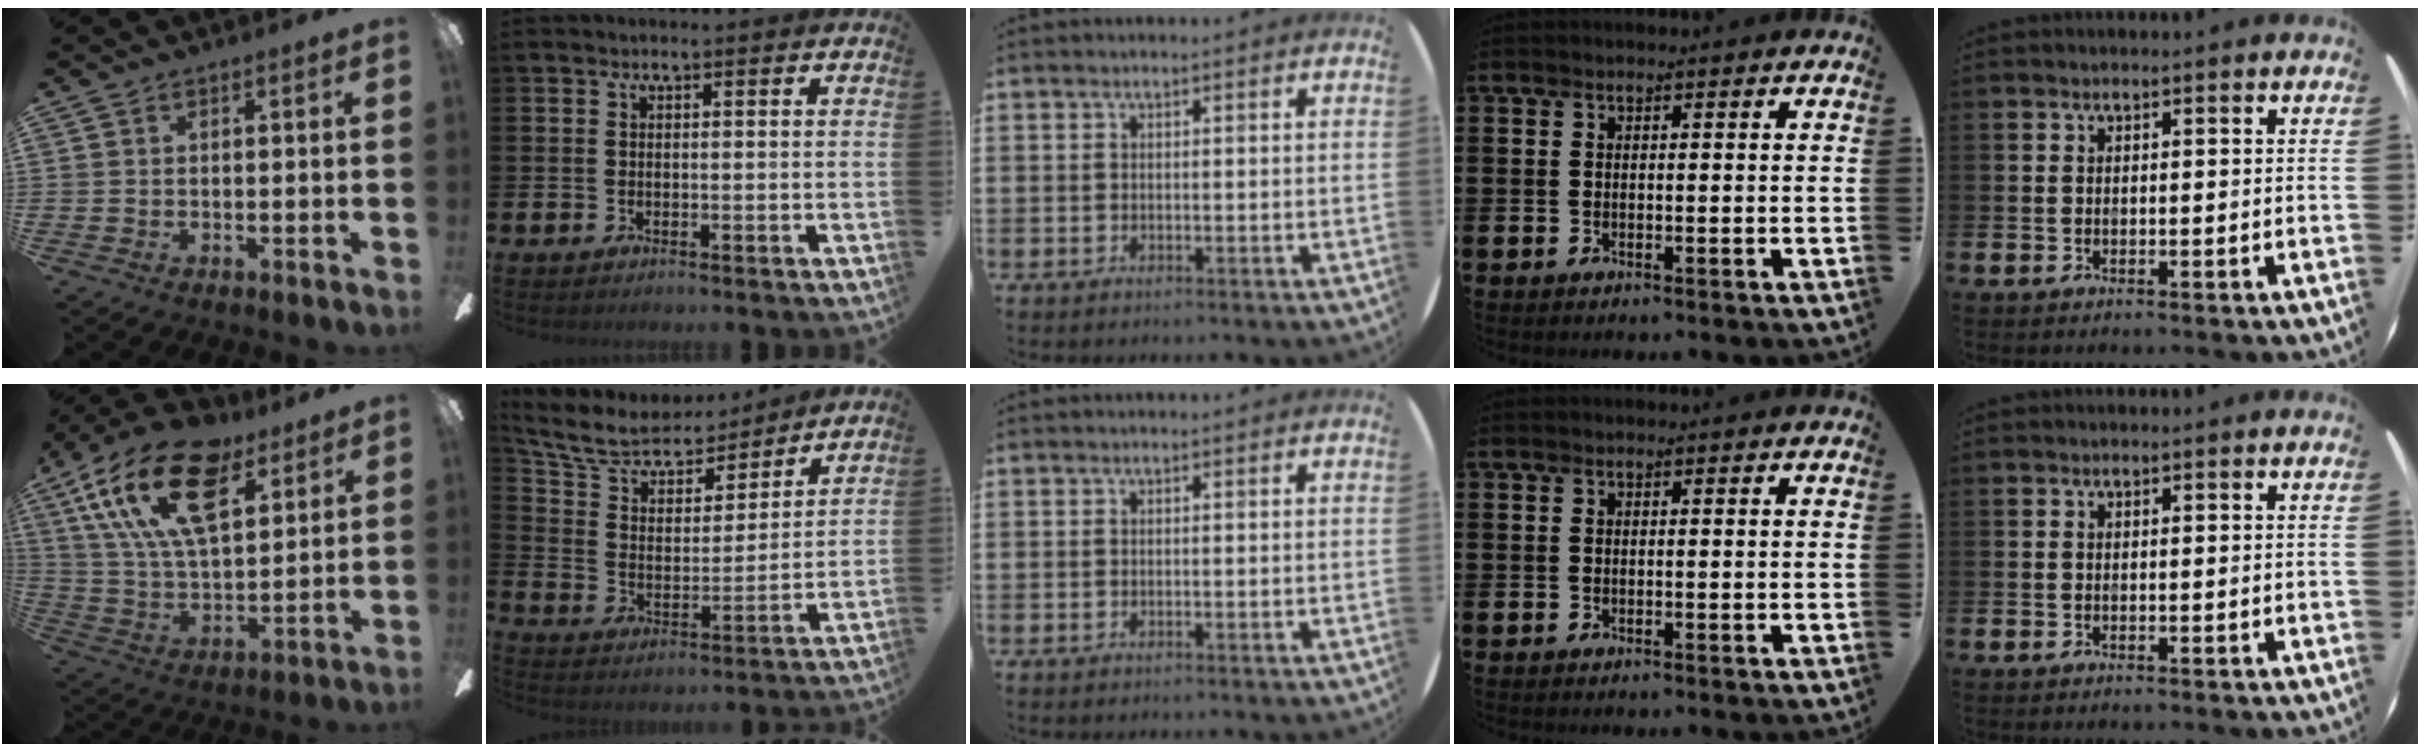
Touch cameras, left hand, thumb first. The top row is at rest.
{"thumb": {"total": 23.4, "force": [12.3, 11.7, 16.1], "torque": [-0.301, -0.046, 0.214]}, "index": {"total": 9.2, "force": [8.4, 3.1, 2.2], "torque": [-0.096, -0.054, 0.151]}}